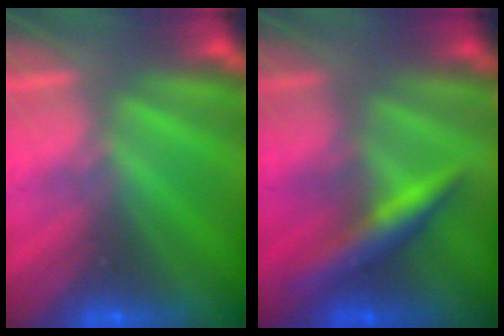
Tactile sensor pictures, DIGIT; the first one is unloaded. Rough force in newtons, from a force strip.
{"total": 2.3}